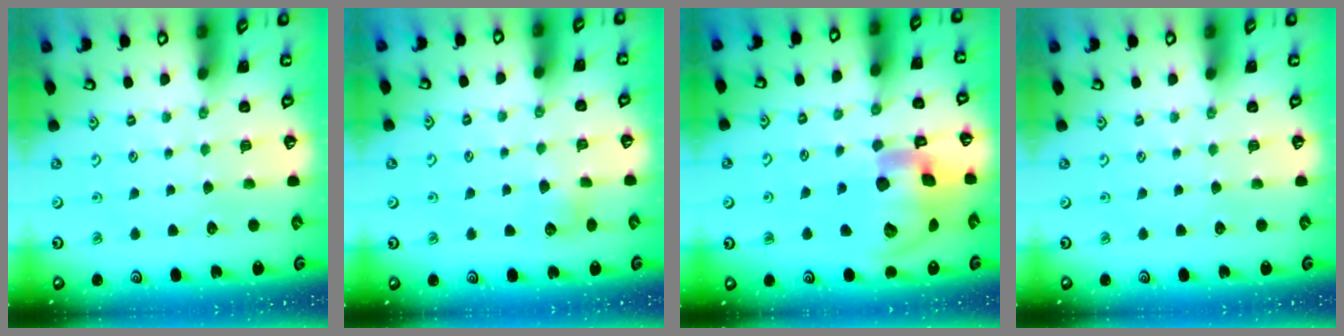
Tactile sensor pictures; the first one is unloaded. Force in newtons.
{"total": 4.2, "press": 4.2, "slide": 0.4}
{"total": 20.7, "press": 20.4, "slide": 3.4}
{"total": 0.0}